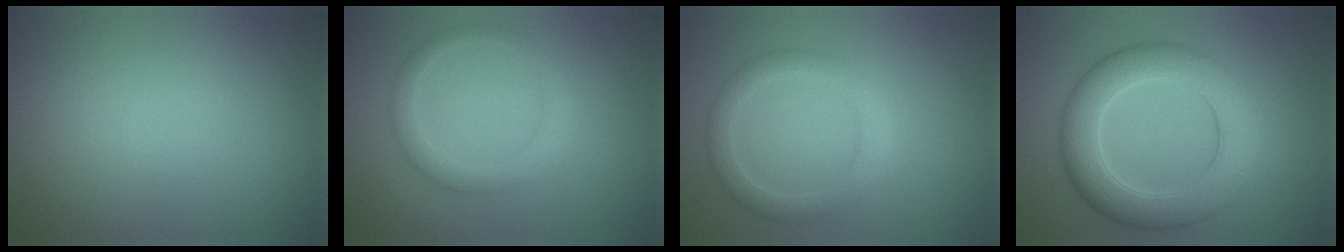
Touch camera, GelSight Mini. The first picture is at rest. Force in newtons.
{"total": 2.4, "press": 2.4, "slide": 0.2}
{"total": 2.9, "press": 2.9, "slide": 0.1}
{"total": 7.0, "press": 7.0, "slide": 0.3}